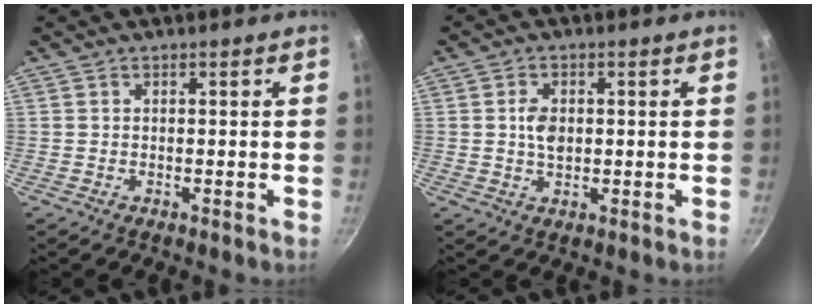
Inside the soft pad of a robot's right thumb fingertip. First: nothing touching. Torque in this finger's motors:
{"motor_torque": [0.60, 0.83, 0.88, 0.20, 0.01]}